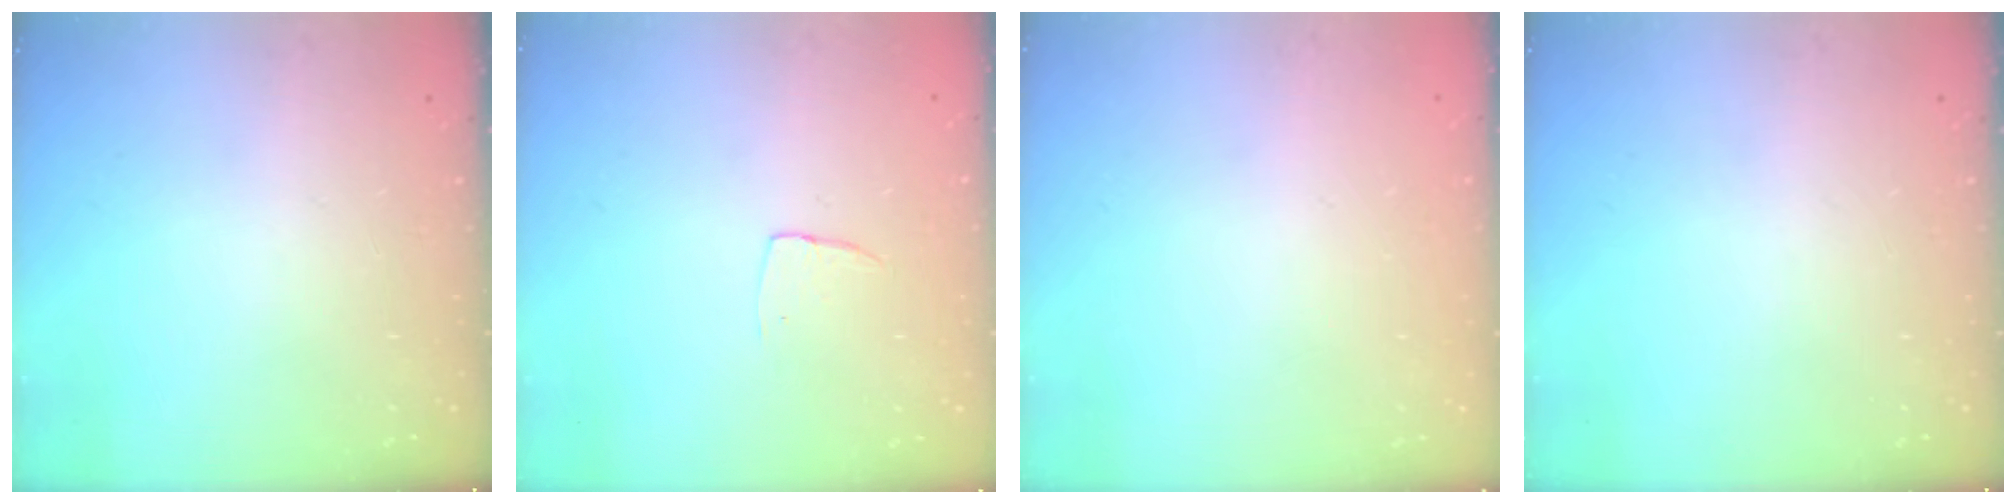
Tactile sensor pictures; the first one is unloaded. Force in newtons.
{"total": 3.7, "press": 3.7, "slide": 0.2}
{"total": 0.0}
{"total": 0.0}